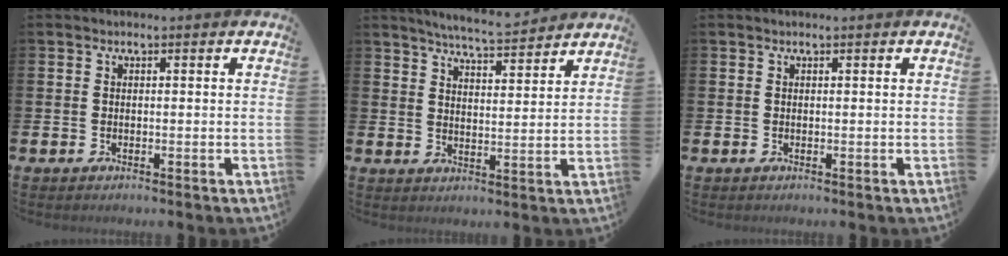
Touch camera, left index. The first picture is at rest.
{"total": 5.9, "force": [5.8, -0.1, 1.1], "torque": [-0.036, -0.033, 0.102]}
{"total": 0.0}